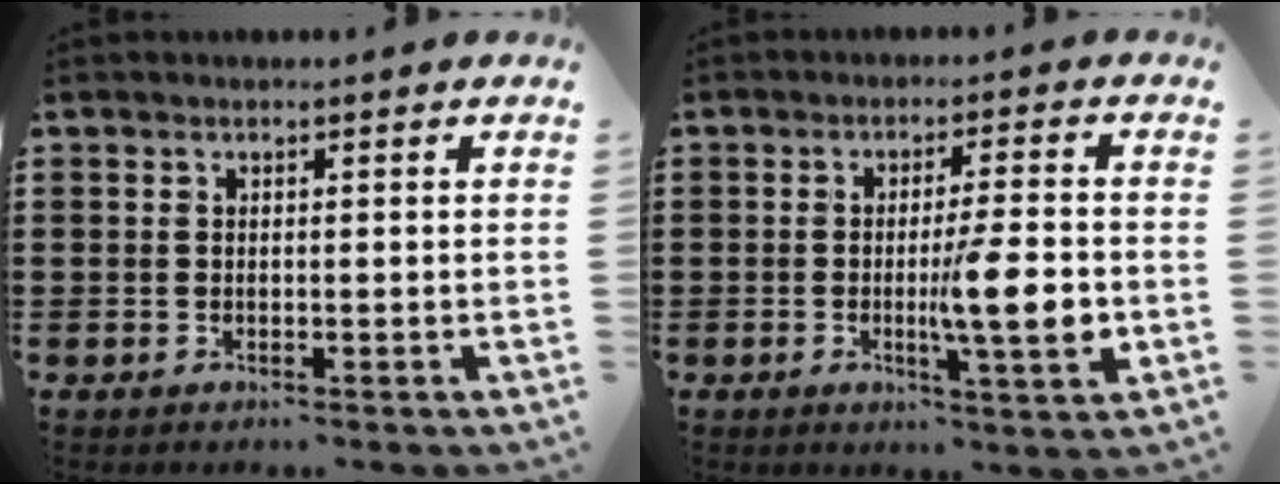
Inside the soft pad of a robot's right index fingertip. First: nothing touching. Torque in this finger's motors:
{"motor_torque": [2.14, 0.00, 0.83, 0.12]}